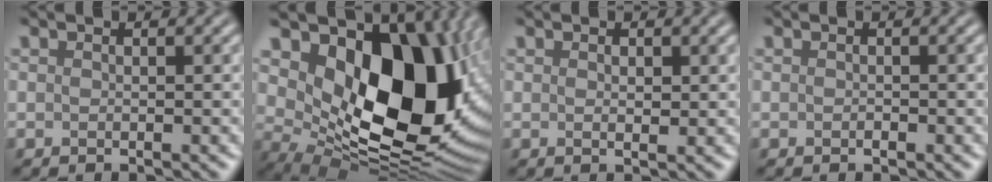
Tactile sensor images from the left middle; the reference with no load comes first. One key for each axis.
{"total": 15.8, "fx": 4.4, "fy": 9.9, "fz": 11.4, "tx": -0.166, "ty": -0.020, "tz": 0.089}
{"total": 1.0, "fx": 0.5, "fy": 0.3, "fz": 0.8, "tx": -0.012, "ty": -0.003, "tz": 0.008}
{"total": 0.0}